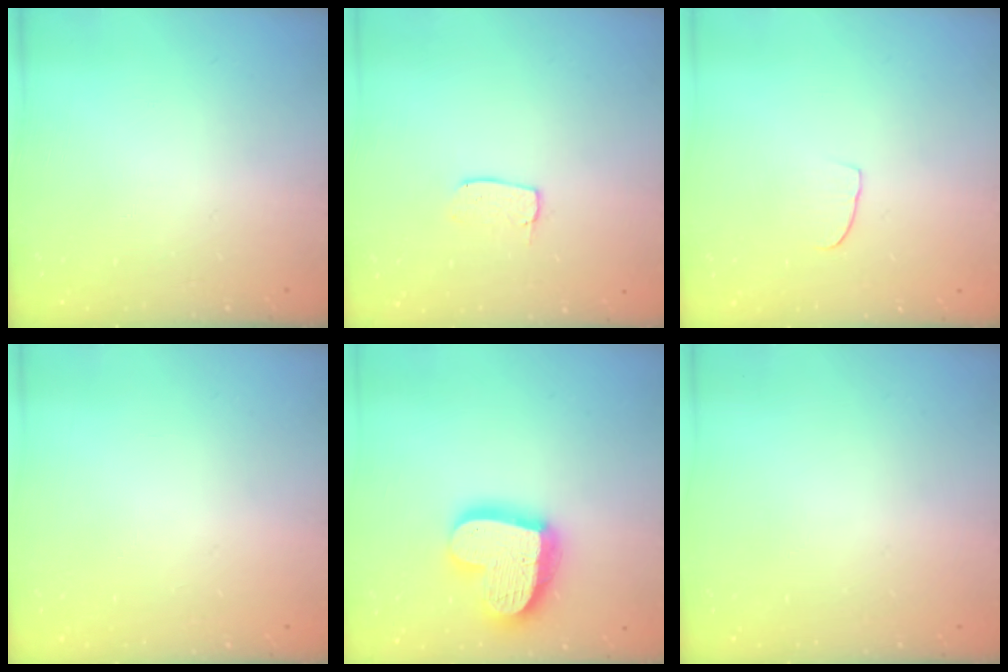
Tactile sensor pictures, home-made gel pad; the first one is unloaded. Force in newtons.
{"total": 4.4, "press": 4.4, "slide": 0.3}
{"total": 3.7, "press": 3.7, "slide": 0.3}
{"total": 0.0}
{"total": 19.9, "press": 19.9, "slide": 1.6}
{"total": 0.0}